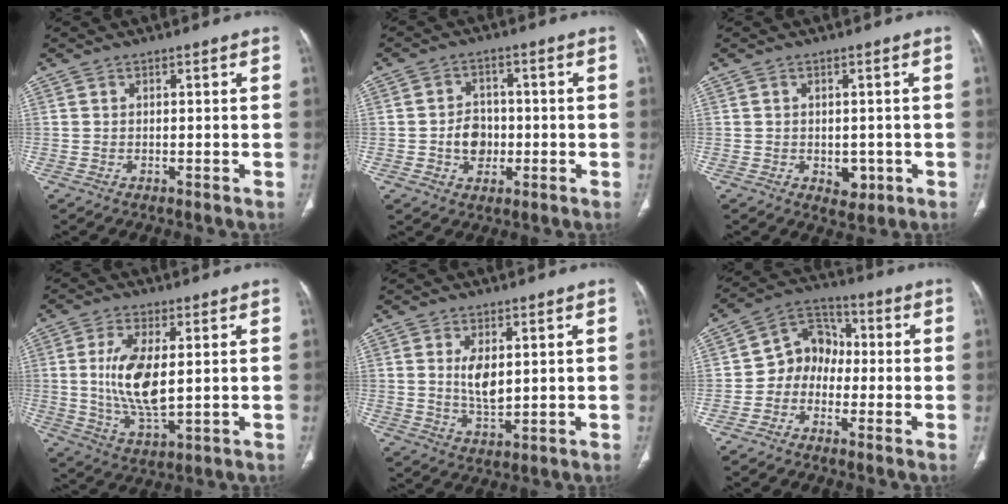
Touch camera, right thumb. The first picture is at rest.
{"total": 6.0, "force": [-1.0, 4.9, 3.4], "torque": [-0.029, 0.011, -0.018]}
{"total": 3.6, "force": [-0.9, 2.5, 2.4], "torque": [-0.015, 0.000, -0.003]}
{"total": 11.7, "force": [1.1, 4.9, 10.5], "torque": [-0.212, -0.019, 0.028]}
{"total": 5.9, "force": [1.3, 2.8, 5.0], "torque": [-0.085, -0.017, 0.031]}
{"total": 8.3, "force": [-1.6, 7.0, 4.1], "torque": [-0.035, 0.037, -0.048]}